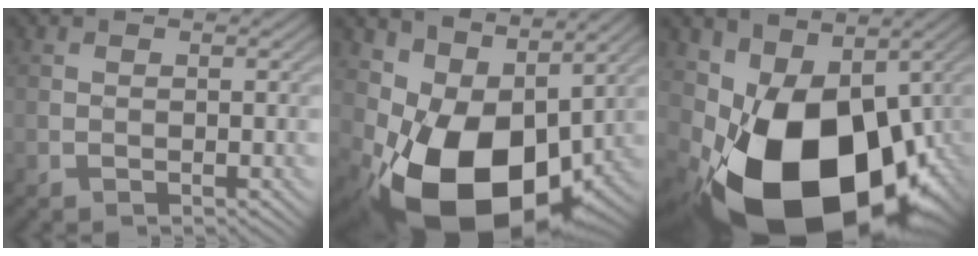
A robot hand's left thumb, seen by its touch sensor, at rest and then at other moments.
{"total": 13.7, "force": [-0.6, 9.2, 10.2], "torque": [-0.177, -0.040, 0.001]}
{"total": 18.2, "force": [-4.6, 11.6, 13.3], "torque": [-0.252, -0.049, -0.052]}